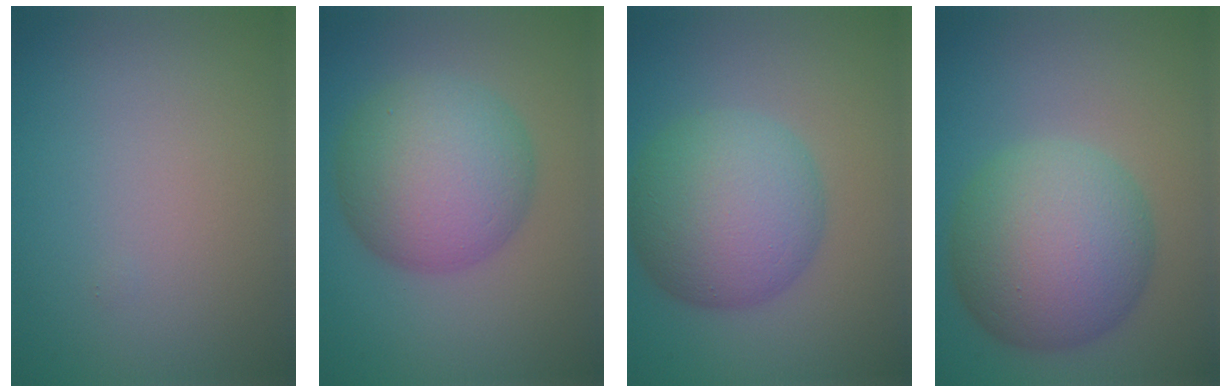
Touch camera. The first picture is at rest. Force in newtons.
{"total": 8.4, "press": 8.4, "slide": 0.2}
{"total": 8.4, "press": 8.4, "slide": 0.0}
{"total": 9.9, "press": 9.9, "slide": 0.3}